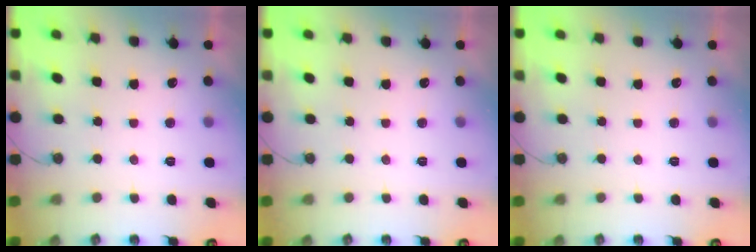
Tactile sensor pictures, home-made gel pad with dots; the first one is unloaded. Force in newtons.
{"total": 0.0}
{"total": 0.0}